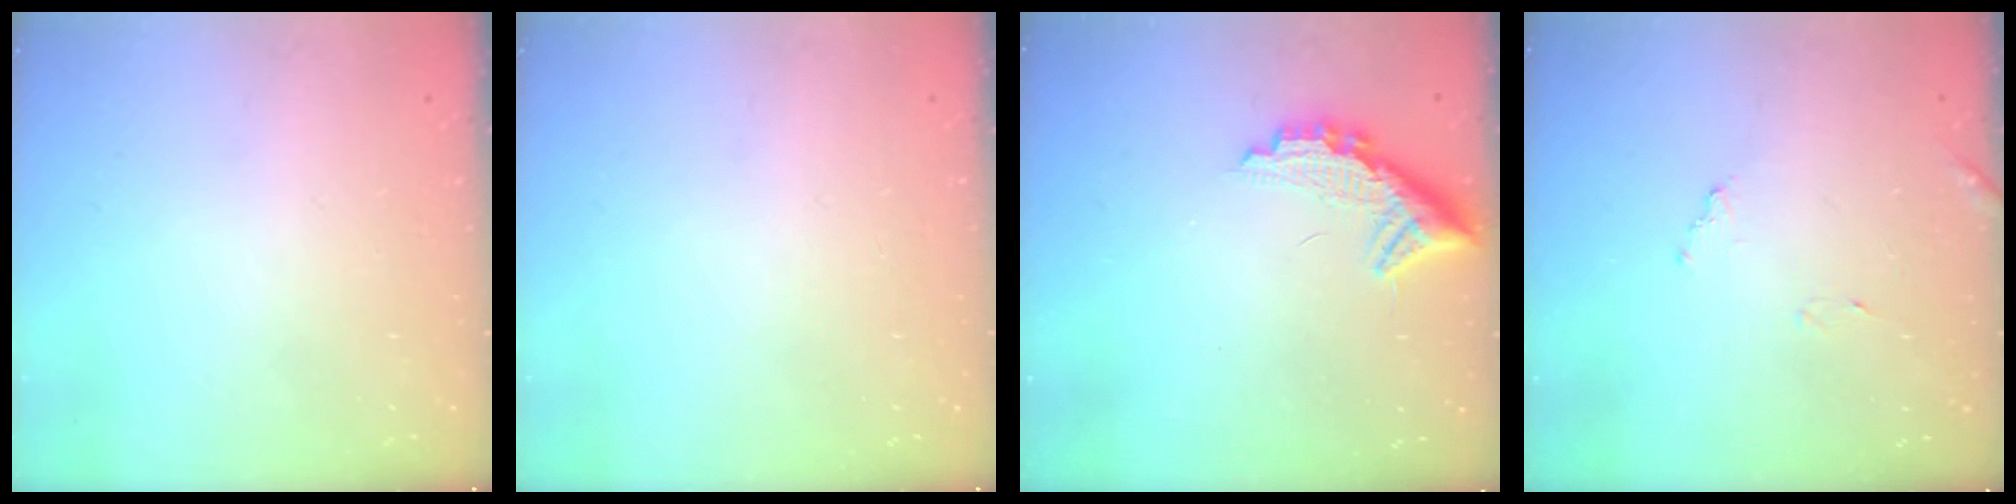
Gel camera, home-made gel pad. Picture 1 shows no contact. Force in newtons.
{"total": 0.0}
{"total": 12.5, "press": 12.5, "slide": 1.1}
{"total": 7.1, "press": 7.0, "slide": 0.4}